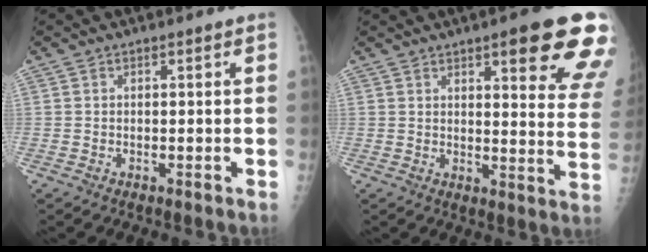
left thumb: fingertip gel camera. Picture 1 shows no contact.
{"total": 17.8, "force": [9.9, 4.1, 14.3], "torque": [-0.149, -0.042, 0.115]}